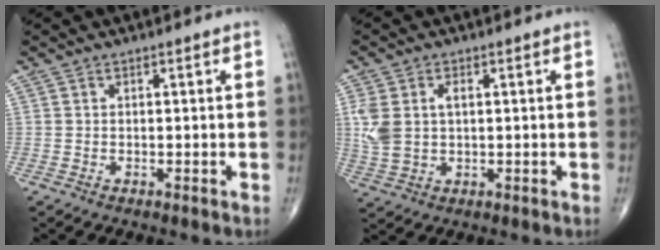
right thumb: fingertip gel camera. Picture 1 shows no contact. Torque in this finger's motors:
{"motor_torque": [1.15, 1.17, 0.72, 0.23, 0.05]}